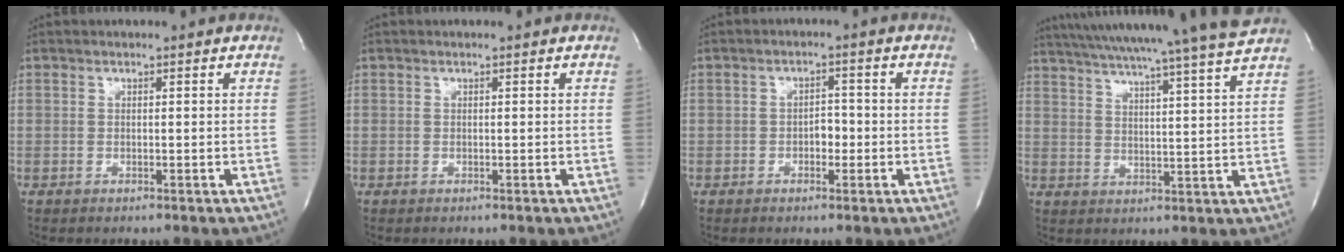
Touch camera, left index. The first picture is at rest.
{"total": 0.0}
{"total": 2.5, "force": [-0.8, 1.4, 1.9], "torque": [-0.023, 0.007, -0.012]}
{"total": 22.3, "force": [19.8, -2.1, 10.0], "torque": [-0.172, -0.030, 0.271]}